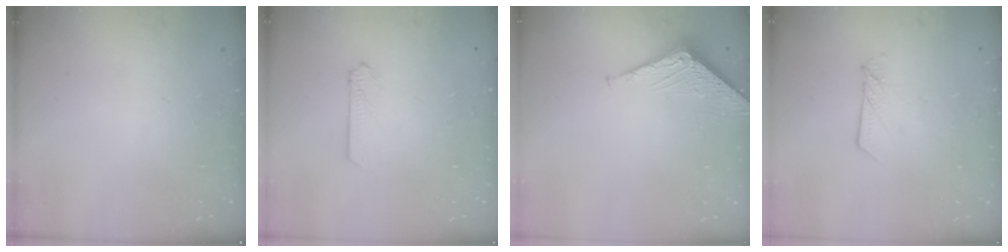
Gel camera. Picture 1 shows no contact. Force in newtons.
{"total": 2.6, "press": 2.6, "slide": 0.3}
{"total": 4.1, "press": 4.1, "slide": 0.4}
{"total": 4.5, "press": 4.5, "slide": 0.3}